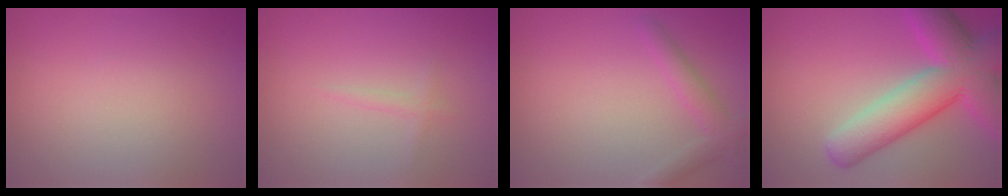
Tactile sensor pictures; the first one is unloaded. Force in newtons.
{"total": 0.8, "press": 0.8, "slide": 0.0}
{"total": 2.3, "press": 2.3, "slide": 0.1}
{"total": 10.1, "press": 10.1, "slide": 0.4}